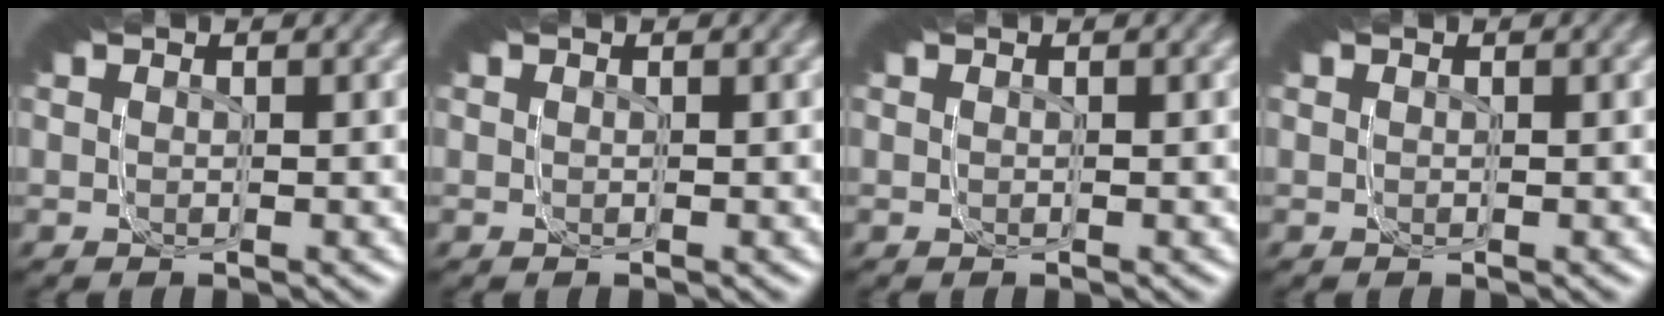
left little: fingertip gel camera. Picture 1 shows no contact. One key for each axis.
{"total": 0.0}
{"total": 0.0}
{"total": 0.0}